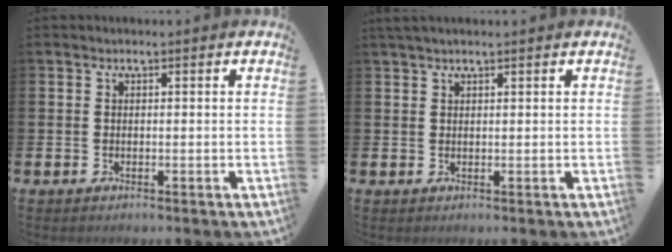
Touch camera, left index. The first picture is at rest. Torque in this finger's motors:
{"motor_torque": [0.99, -1.14, 0.24, 0.03]}